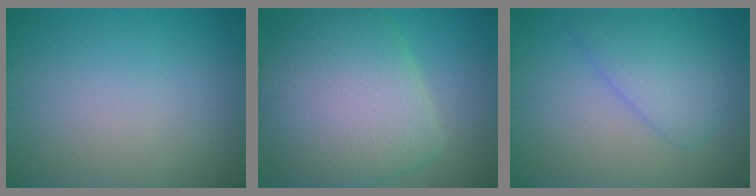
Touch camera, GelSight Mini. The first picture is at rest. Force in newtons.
{"total": 10.6, "press": 10.5, "slide": 0.6}
{"total": 4.0, "press": 4.0, "slide": 0.2}